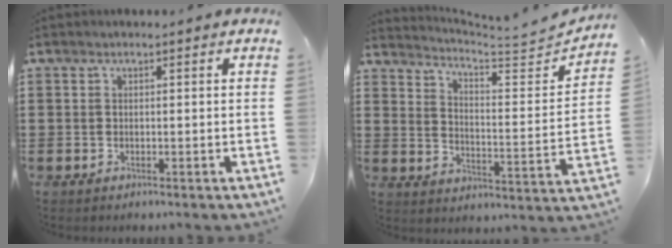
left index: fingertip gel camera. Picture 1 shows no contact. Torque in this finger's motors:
{"motor_torque": [-0.26, 0.24, -0.30, -0.03]}